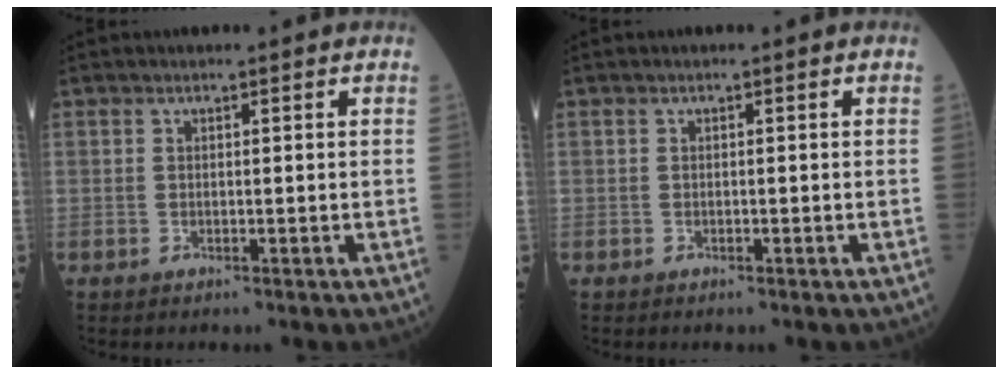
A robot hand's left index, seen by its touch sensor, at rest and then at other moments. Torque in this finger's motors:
{"motor_torque": [-0.42, -0.15, -0.11, -0.01]}